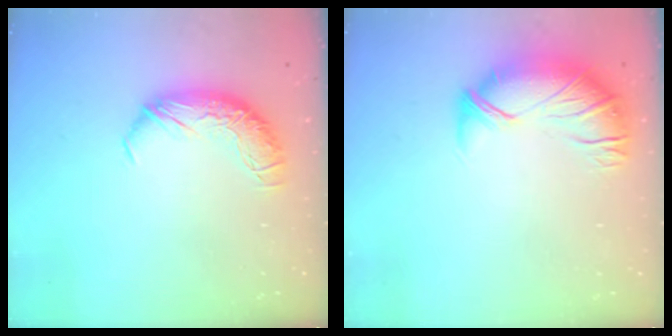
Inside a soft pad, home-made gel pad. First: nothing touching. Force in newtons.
{"total": 2.6, "press": 1.1, "slide": 2.3}